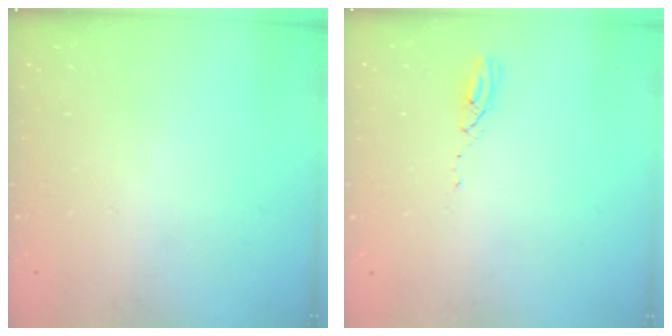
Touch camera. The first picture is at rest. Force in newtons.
{"total": 3.1, "press": 3.1, "slide": 0.3}